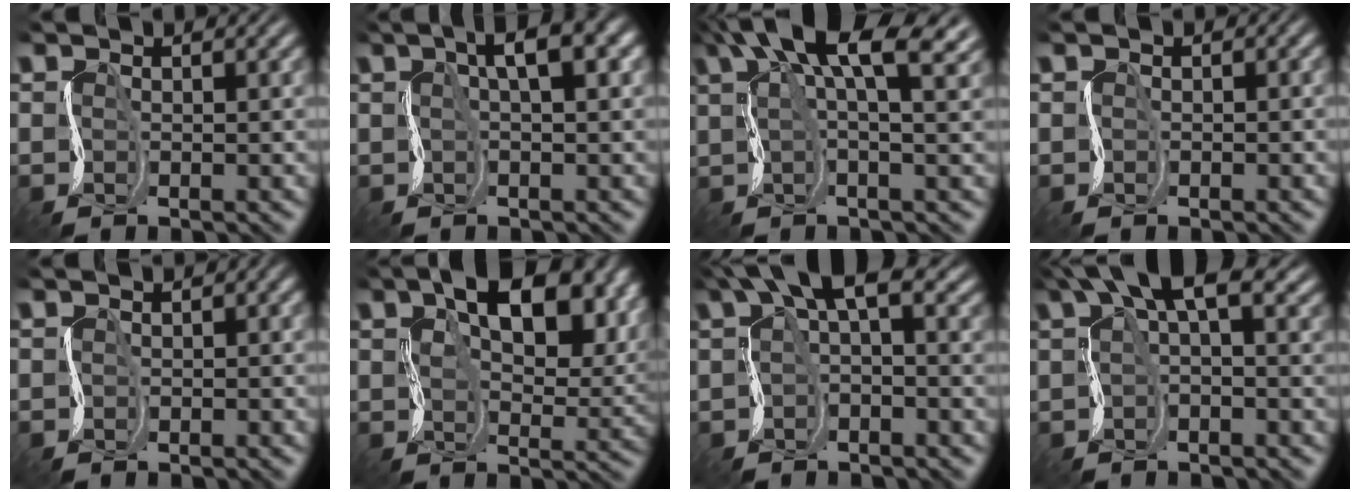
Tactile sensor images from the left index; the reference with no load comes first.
{"total": 4.6, "force": [1.6, 1.2, 4.2], "torque": [-0.066, 0.014, 0.020]}
{"total": 9.6, "force": [5.5, 2.5, 7.5], "torque": [-0.134, 0.018, 0.091]}
{"total": 0.7, "force": [-0.1, 0.5, 0.6], "torque": [-0.009, 0.000, -0.003]}
{"total": 2.2, "force": [0.1, 1.4, 1.7], "torque": [-0.019, 0.002, -0.001]}
{"total": 12.1, "force": [4.7, 6.3, 9.2], "torque": [-0.142, 0.008, 0.075]}
{"total": 5.2, "force": [2.1, 1.8, 4.4], "torque": [-0.071, 0.017, 0.025]}
{"total": 5.1, "force": [2.5, 1.4, 4.2], "torque": [-0.067, 0.016, 0.036]}